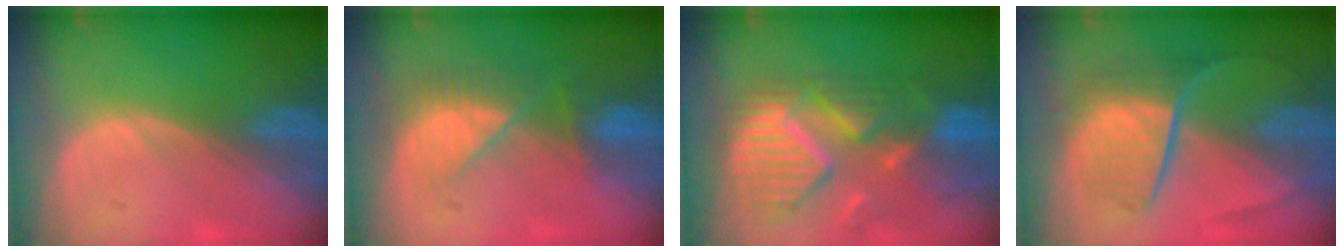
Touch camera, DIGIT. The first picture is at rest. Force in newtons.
{"total": 7.4, "press": 6.6, "slide": 3.3}
{"total": 11.7, "press": 10.3, "slide": 5.6}
{"total": 9.3, "press": 7.8, "slide": 5.2}